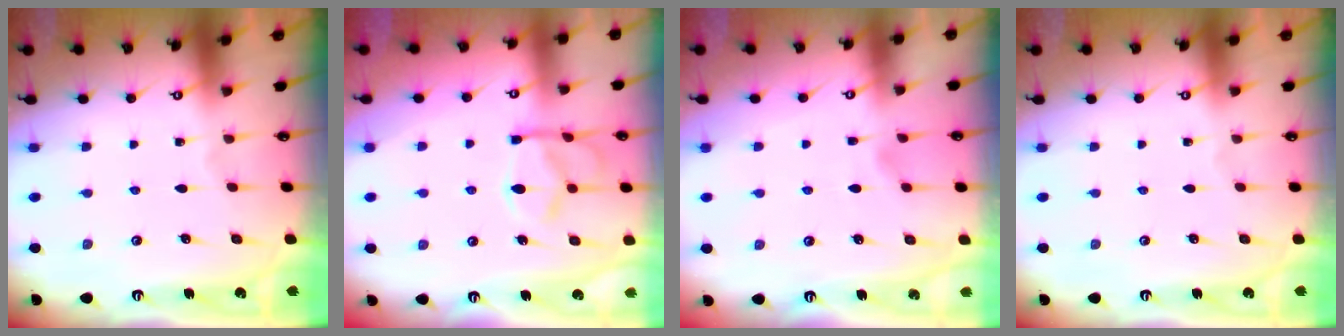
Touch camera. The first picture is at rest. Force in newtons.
{"total": 12.6, "press": 12.5, "slide": 1.3}
{"total": 1.0, "press": 0.0, "slide": 1.0}
{"total": 0.0}